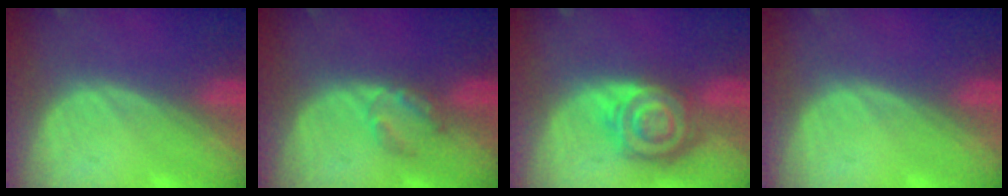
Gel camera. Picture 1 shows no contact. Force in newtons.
{"total": 2.8, "press": 2.8, "slide": 0.3}
{"total": 8.5, "press": 7.3, "slide": 4.4}
{"total": 0.0}